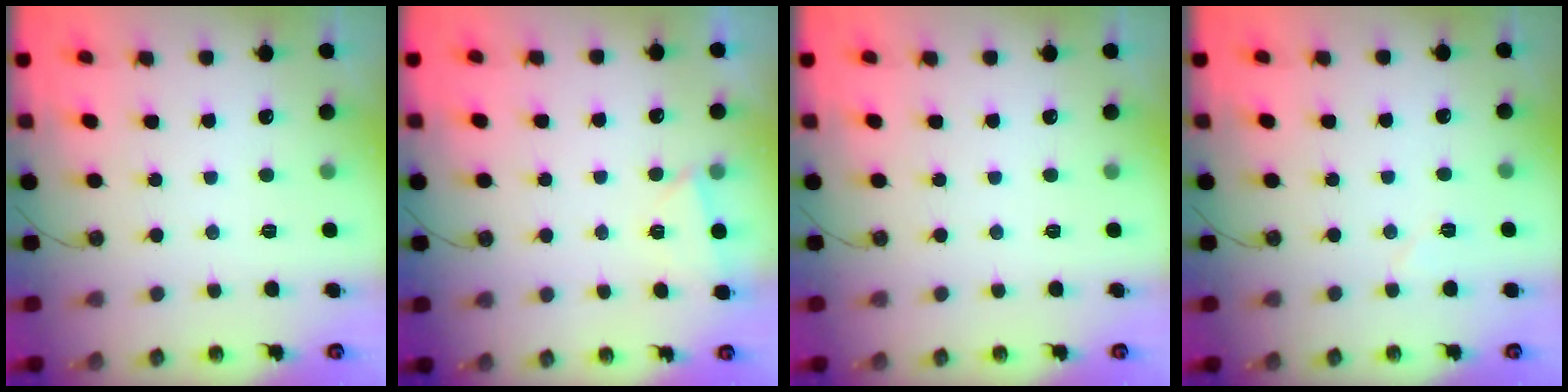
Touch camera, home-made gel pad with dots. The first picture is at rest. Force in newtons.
{"total": 1.9, "press": 1.8, "slide": 0.6}
{"total": 0.0}
{"total": 3.4, "press": 3.1, "slide": 1.4}